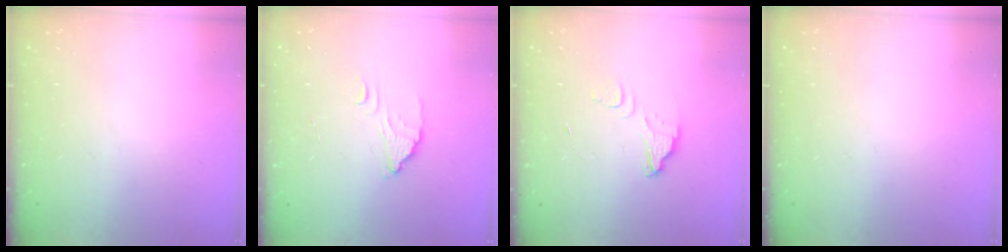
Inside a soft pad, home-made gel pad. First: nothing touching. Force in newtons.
{"total": 2.2, "press": 2.2, "slide": 0.1}
{"total": 4.7, "press": 4.7, "slide": 0.5}
{"total": 0.0}